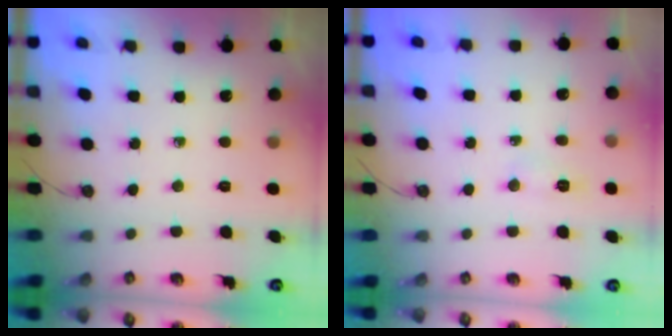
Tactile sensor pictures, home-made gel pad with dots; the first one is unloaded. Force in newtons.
{"total": 6.0, "press": 5.8, "slide": 1.5}